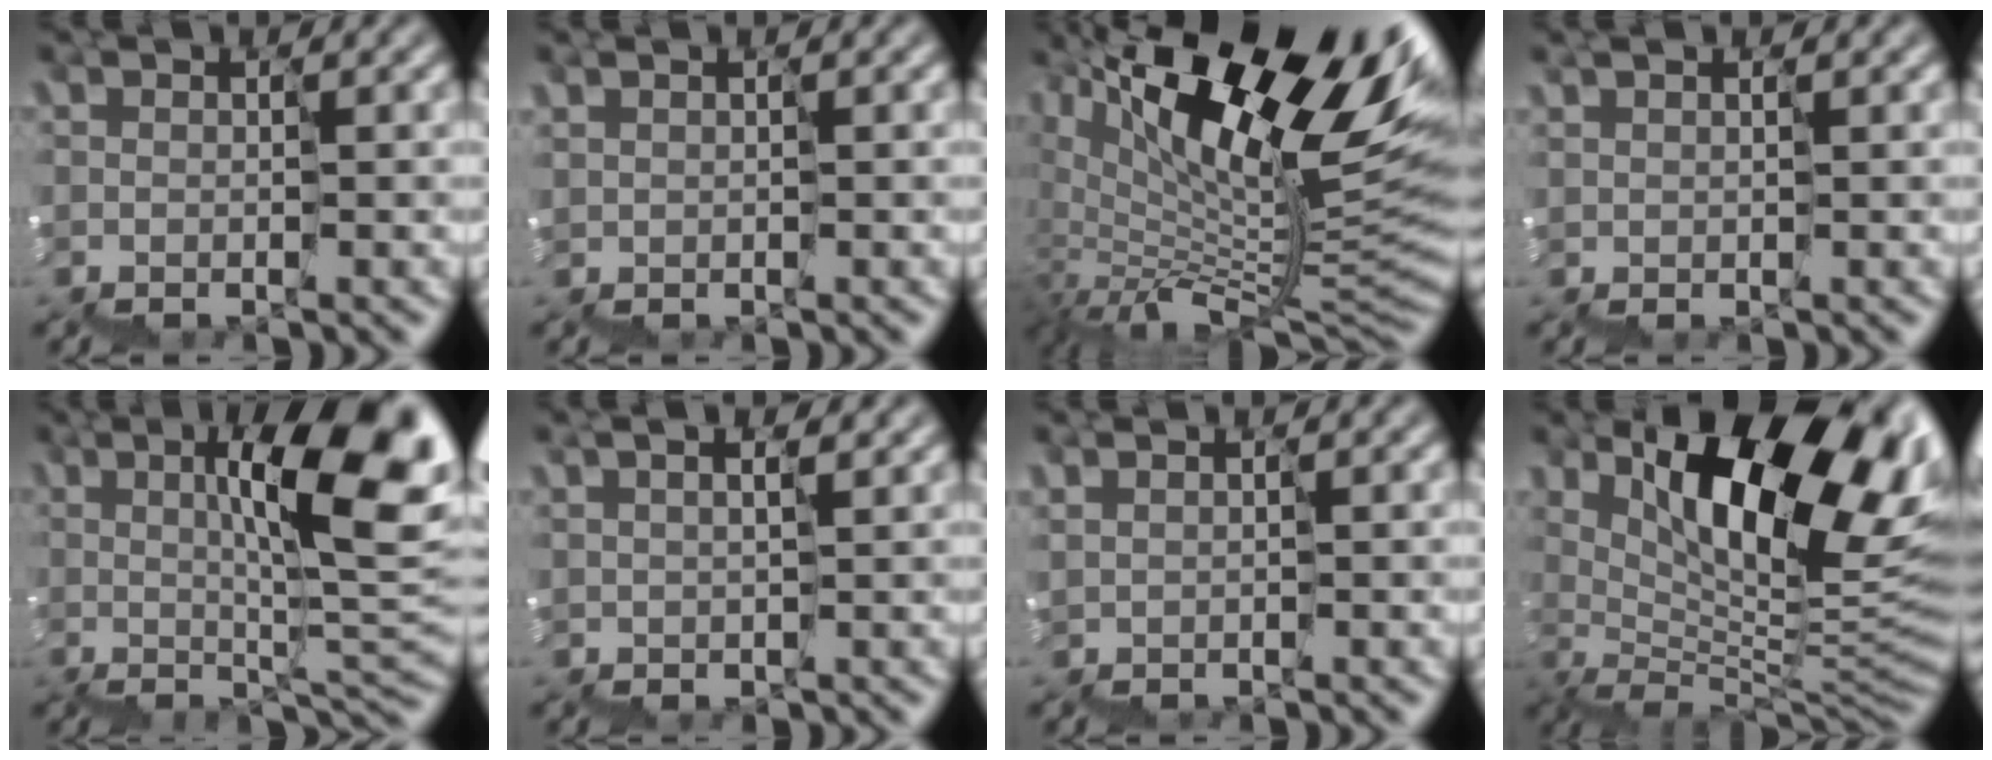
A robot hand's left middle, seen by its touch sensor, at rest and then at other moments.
{"total": 0.7, "force": [0.7, 0.1, -0.2], "torque": [-0.016, -0.003, 0.020]}
{"total": 13.6, "force": [5.1, 6.6, 10.8], "torque": [-0.193, 0.012, 0.100]}
{"total": 1.1, "force": [0.8, 0.5, 0.6], "torque": [-0.006, 0.006, 0.015]}
{"total": 10.3, "force": [2.6, 2.9, 9.5], "torque": [-0.130, 0.008, 0.047]}
{"total": 3.0, "force": [1.6, 1.8, 1.9], "torque": [-0.043, 0.022, 0.043]}
{"total": 1.0, "force": [1.0, 0.1, -0.2], "torque": [-0.014, -0.001, 0.027]}
{"total": 12.1, "force": [5.0, 5.0, 9.9], "torque": [-0.156, -0.007, 0.089]}